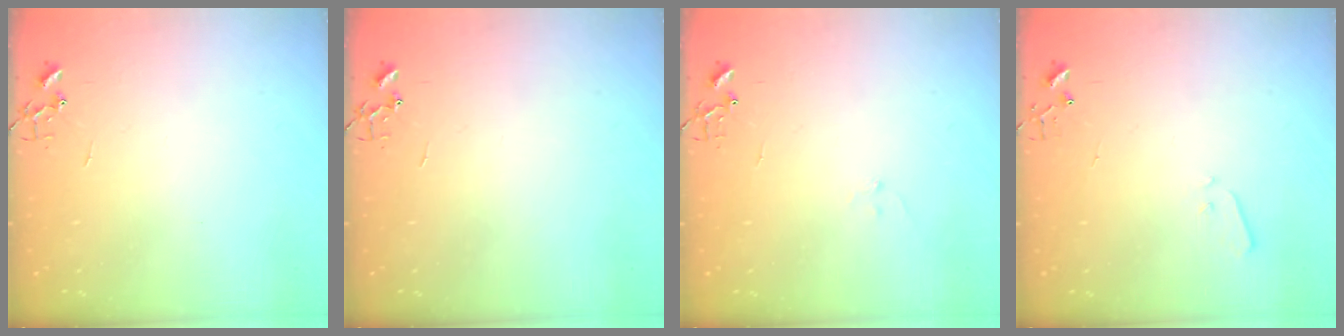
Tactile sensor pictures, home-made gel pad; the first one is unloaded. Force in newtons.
{"total": 0.0}
{"total": 7.0, "press": 7.0, "slide": 0.7}
{"total": 3.4, "press": 3.3, "slide": 0.5}